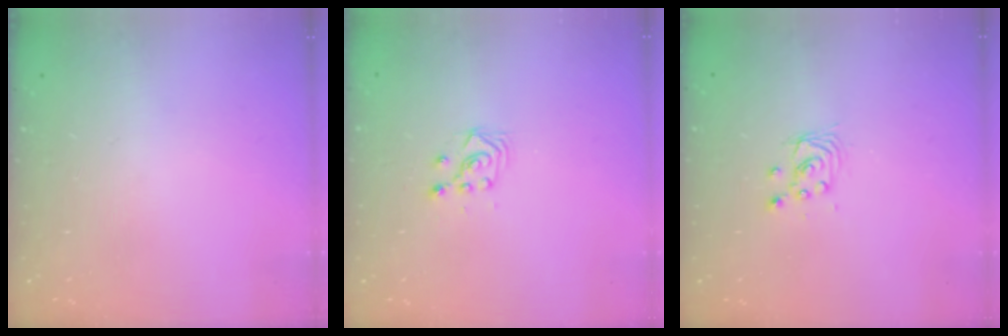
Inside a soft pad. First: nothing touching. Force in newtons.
{"total": 3.3, "press": 3.2, "slide": 0.8}
{"total": 2.9, "press": 2.9, "slide": 0.2}